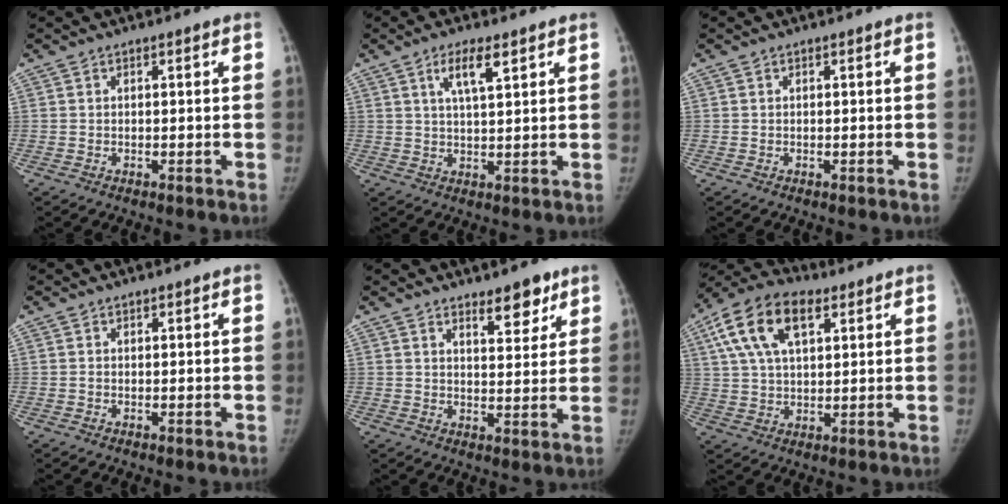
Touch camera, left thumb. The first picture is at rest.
{"total": 5.4, "force": [2.9, 1.5, 4.3], "torque": [-0.072, -0.011, 0.053]}
{"total": 0.0}
{"total": 0.0}
{"total": 5.7, "force": [4.1, 2.3, 3.2], "torque": [-0.018, -0.030, 0.060]}
{"total": 13.4, "force": [5.5, 7.6, 9.6], "torque": [-0.168, 0.012, 0.095]}